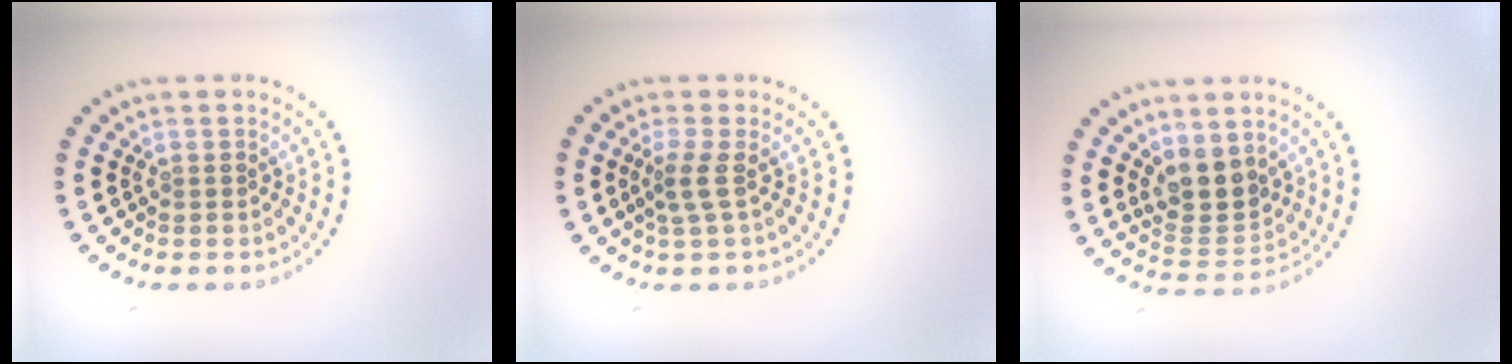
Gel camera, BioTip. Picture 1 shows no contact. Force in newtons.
{"total": 1.8, "press": 1.1, "slide": 1.4}
{"total": 3.7, "press": 3.3, "slide": 1.7}